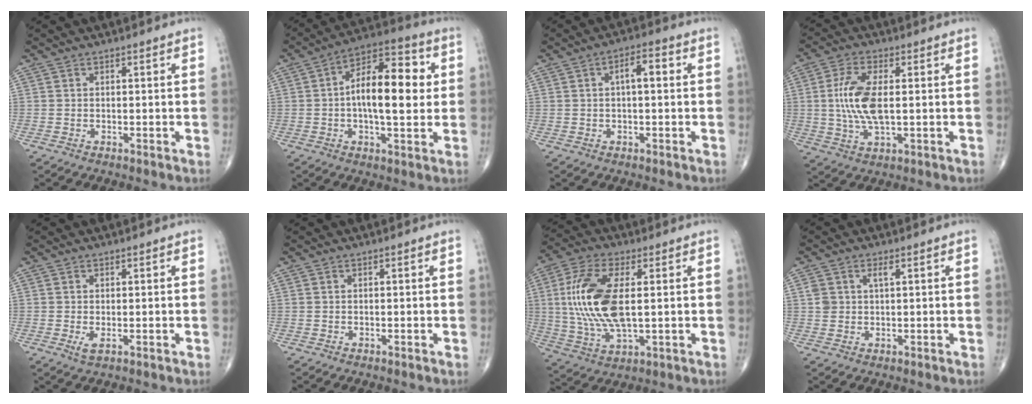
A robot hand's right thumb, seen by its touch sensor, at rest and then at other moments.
{"total": 15.4, "force": [1.2, 6.8, 13.7], "torque": [-0.197, 0.022, 0.011]}
{"total": 4.4, "force": [0.7, 1.7, 4.0], "torque": [-0.057, 0.014, 0.005]}
{"total": 9.8, "force": [0.5, 4.0, 8.9], "torque": [-0.193, -0.005, 0.011]}
{"total": 1.6, "force": [-0.3, 0.6, 1.5], "torque": [-0.031, -0.006, 0.000]}
{"total": 0.0}
{"total": 16.0, "force": [1.7, 7.0, 14.2], "torque": [-0.304, -0.004, 0.035]}
{"total": 2.6, "force": [1.1, 1.4, 1.9], "torque": [-0.034, 0.000, 0.022]}